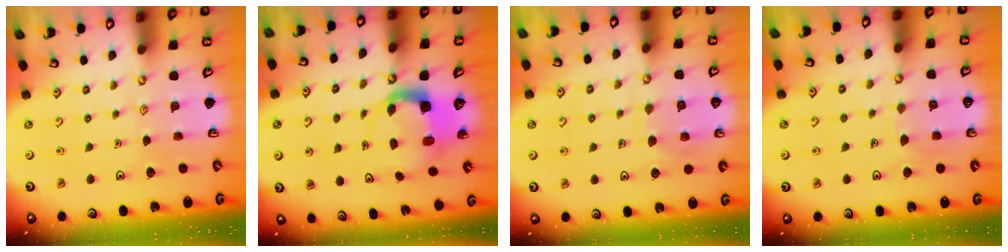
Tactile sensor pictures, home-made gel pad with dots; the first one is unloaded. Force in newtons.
{"total": 5.2, "press": 5.1, "slide": 0.7}
{"total": 7.8, "press": 7.7, "slide": 0.6}
{"total": 5.6, "press": 5.6, "slide": 0.2}